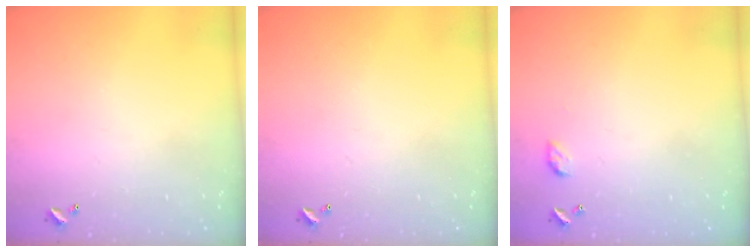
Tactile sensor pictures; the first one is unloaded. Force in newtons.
{"total": 0.0}
{"total": 4.4, "press": 4.4, "slide": 0.6}